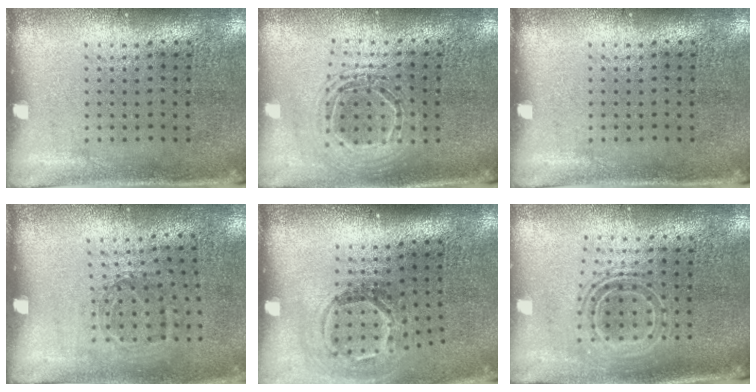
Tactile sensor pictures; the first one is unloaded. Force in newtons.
{"total": 1.6, "press": 1.4, "slide": 0.8}
{"total": 0.0}
{"total": 1.1, "press": 0.8, "slide": 0.7}
{"total": 1.9, "press": 1.2, "slide": 1.4}
{"total": 1.6, "press": 1.2, "slide": 1.0}